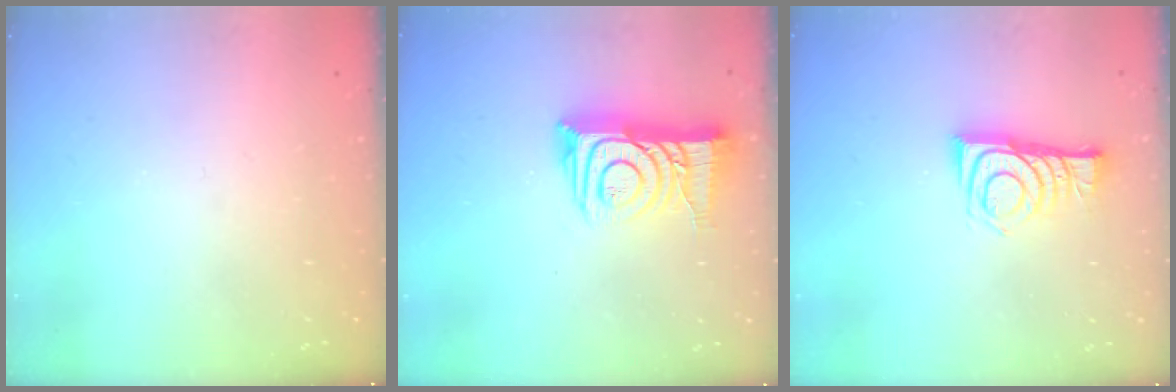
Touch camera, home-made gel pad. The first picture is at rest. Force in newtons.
{"total": 14.1, "press": 14.1, "slide": 1.1}
{"total": 9.0, "press": 9.0, "slide": 0.2}